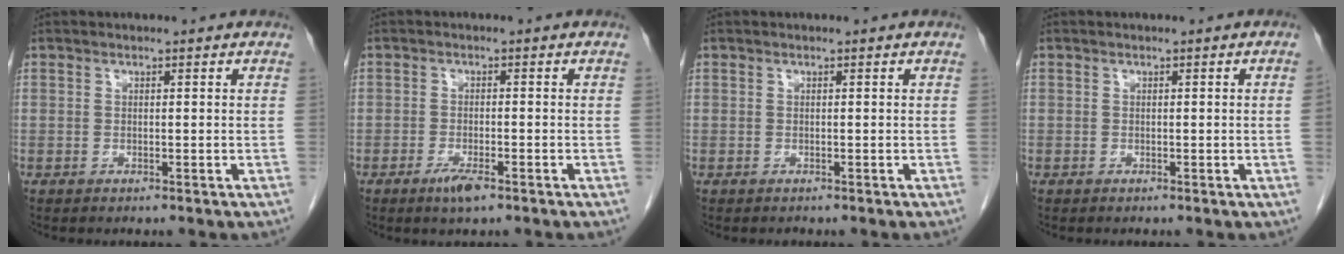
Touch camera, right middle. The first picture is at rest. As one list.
[{"total": 3.0, "force": [-1.9, 0.7, 2.2], "torque": [-0.044, -0.002, -0.034]}, {"total": 0.0}, {"total": 0.7, "force": [-0.1, -0.3, 0.6], "torque": [-0.001, 0.001, 0.000]}]